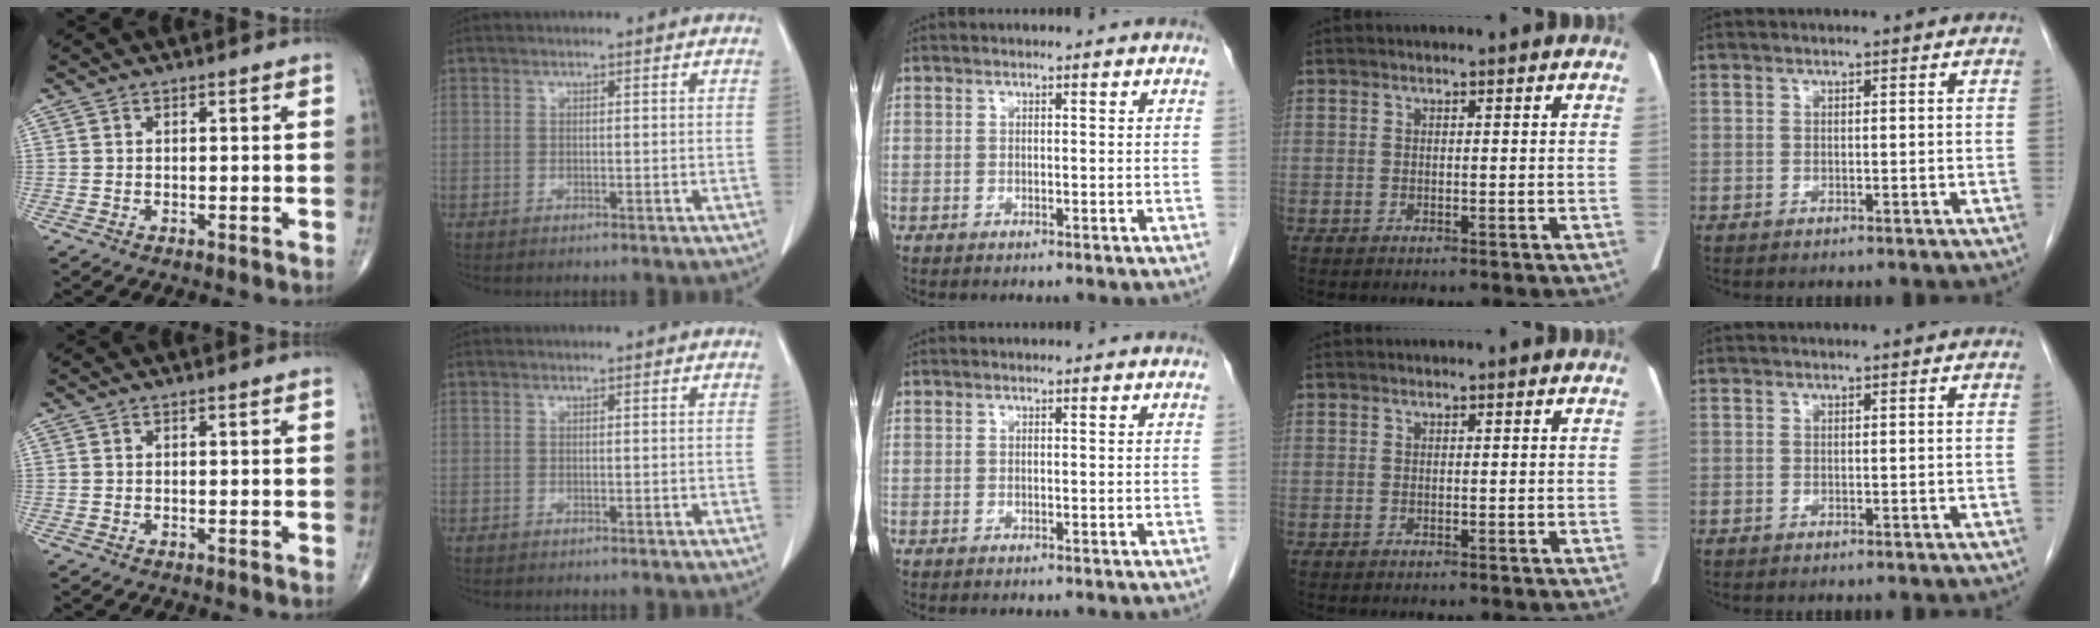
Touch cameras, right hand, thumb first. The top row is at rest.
{}